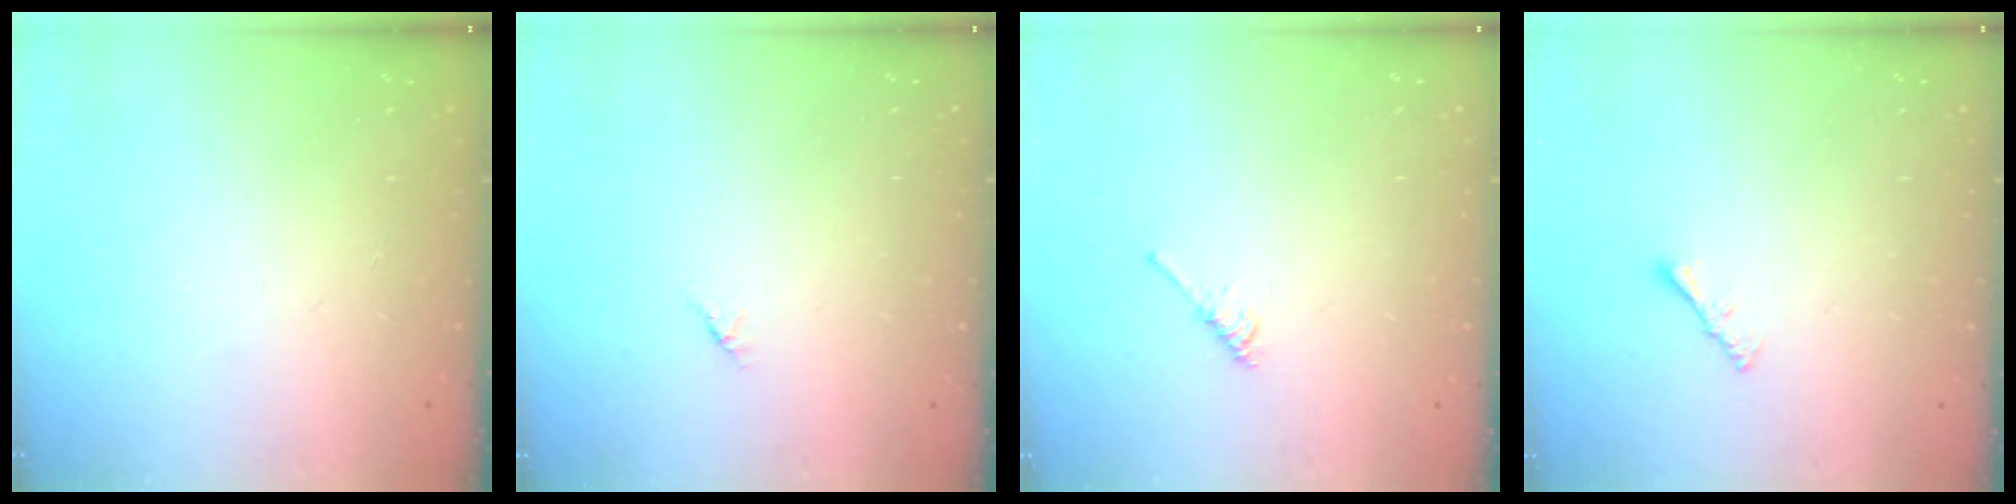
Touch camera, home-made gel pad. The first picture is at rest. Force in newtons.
{"total": 1.2, "press": 1.2, "slide": 0.3}
{"total": 2.1, "press": 2.1, "slide": 0.4}
{"total": 1.6, "press": 1.5, "slide": 0.5}